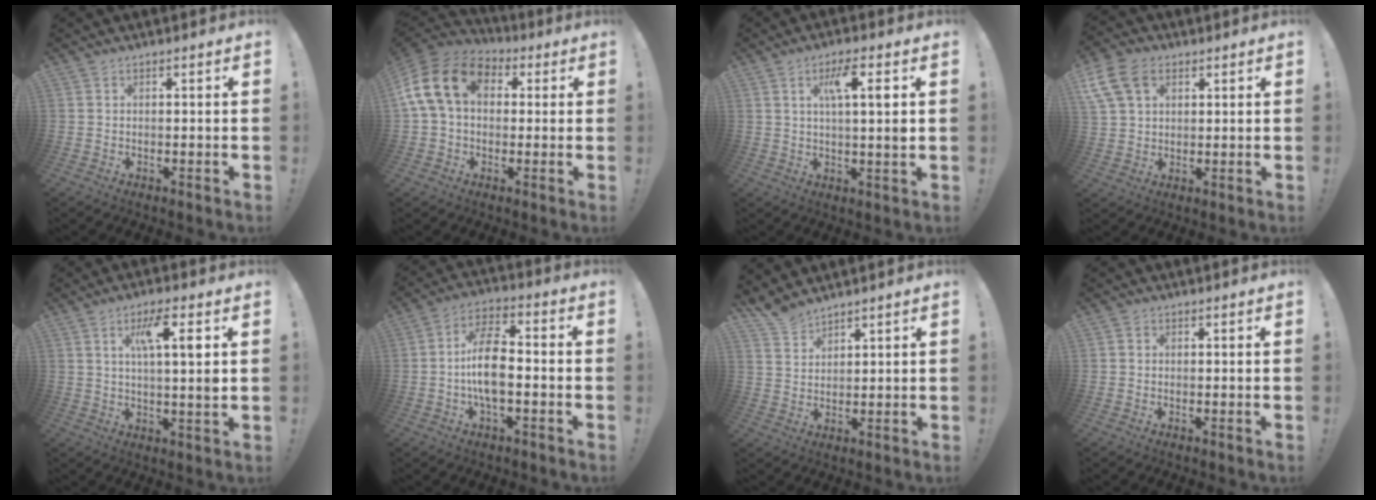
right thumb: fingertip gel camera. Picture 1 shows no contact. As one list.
[{"total": 16.6, "force": [4.1, 11.4, 11.3], "torque": [-0.205, 0.010, 0.078]}, {"total": 8.4, "force": [2.5, 1.1, 8.0], "torque": [-0.136, 0.003, 0.034]}, {"total": 12.2, "force": [5.4, 8.2, 7.3], "torque": [-0.135, -0.017, 0.107]}, {"total": 9.7, "force": [3.0, 1.3, 9.1], "torque": [-0.157, 0.003, 0.044]}, {"total": 12.3, "force": [-2.1, 6.1, 10.5], "torque": [-0.201, 0.014, -0.039]}, {"total": 5.5, "force": [5.1, 1.6, 1.2], "torque": [-0.026, -0.032, 0.098]}, {"total": 0.7, "force": [0.0, 0.7, 0.0], "torque": [0.000, 0.002, 0.000]}]